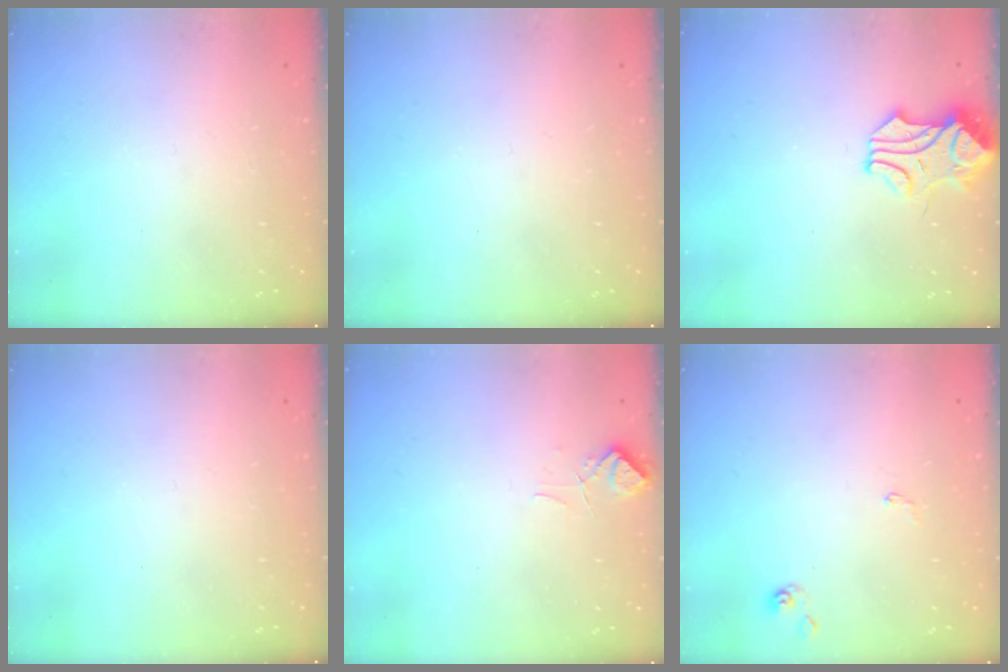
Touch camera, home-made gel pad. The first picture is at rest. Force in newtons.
{"total": 0.0}
{"total": 1.4, "press": 1.4, "slide": 0.1}
{"total": 0.0}
{"total": 1.0, "press": 0.6, "slide": 0.8}
{"total": 0.6, "press": 0.6, "slide": 0.1}